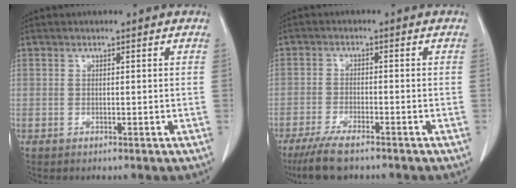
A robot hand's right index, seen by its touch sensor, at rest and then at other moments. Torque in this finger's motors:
{"motor_torque": [0.52, -0.48, 0.15, 0.02]}